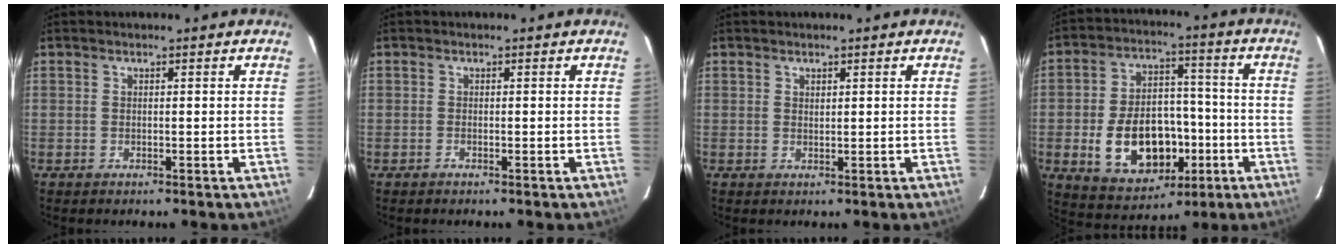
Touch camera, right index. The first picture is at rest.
{"total": 0.0}
{"total": 0.7, "force": [0.5, 0.4, 0.3], "torque": [-0.003, 0.001, 0.011]}
{"total": 16.7, "force": [-4.9, 10.9, 11.8], "torque": [-0.236, 0.017, -0.054]}